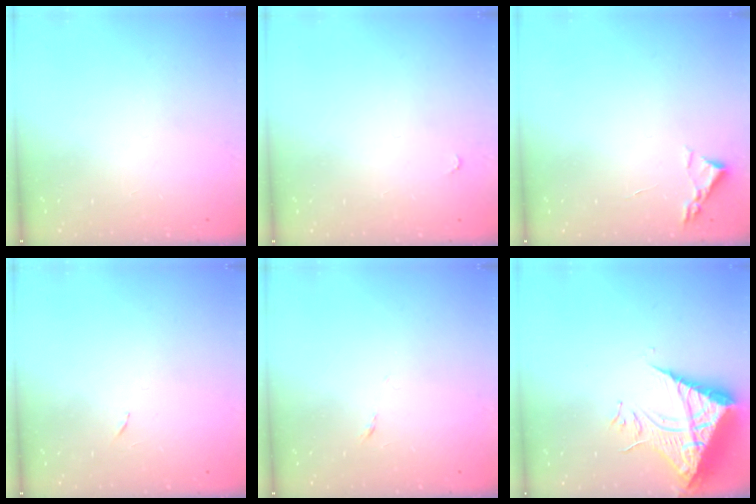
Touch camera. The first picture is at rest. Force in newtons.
{"total": 2.8, "press": 2.8, "slide": 0.4}
{"total": 2.4, "press": 2.3, "slide": 0.3}
{"total": 3.5, "press": 3.3, "slide": 1.2}
{"total": 3.8, "press": 3.7, "slide": 0.9}
{"total": 10.3, "press": 10.2, "slide": 1.1}